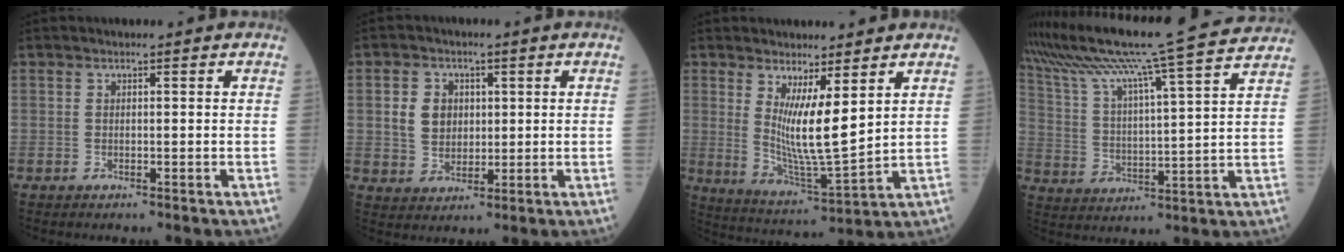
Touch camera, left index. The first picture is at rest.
{"total": 5.7, "force": [1.0, 4.7, 3.1], "torque": [-0.067, 0.010, 0.024]}
{"total": 8.7, "force": [3.0, 0.8, 8.1], "torque": [-0.159, -0.030, 0.061]}
{"total": 21.2, "force": [18.6, -2.1, 9.9], "torque": [-0.187, -0.013, 0.277]}